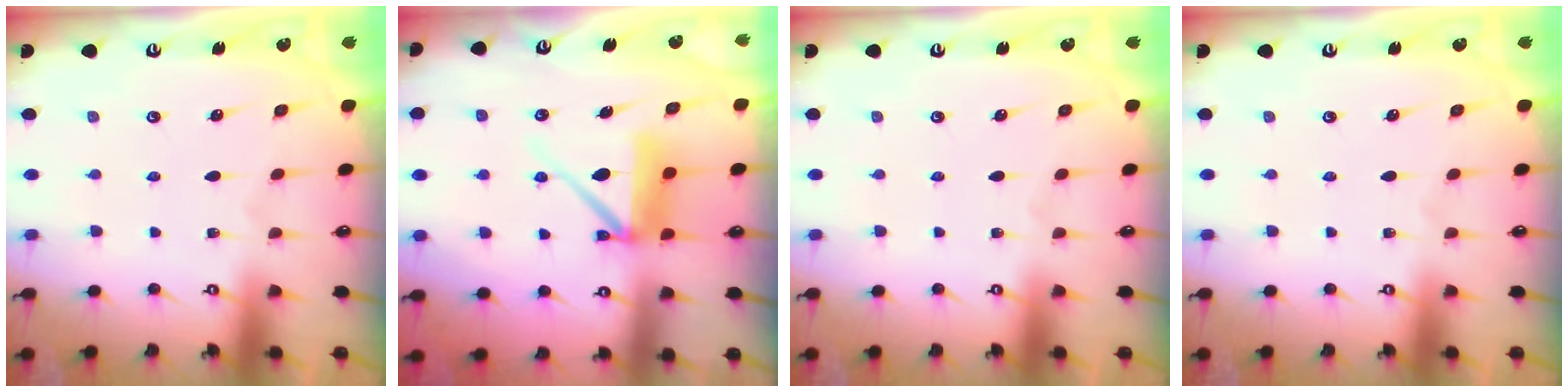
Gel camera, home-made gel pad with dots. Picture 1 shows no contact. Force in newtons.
{"total": 10.0, "press": 9.9, "slide": 1.0}
{"total": 0.0}
{"total": 0.0}